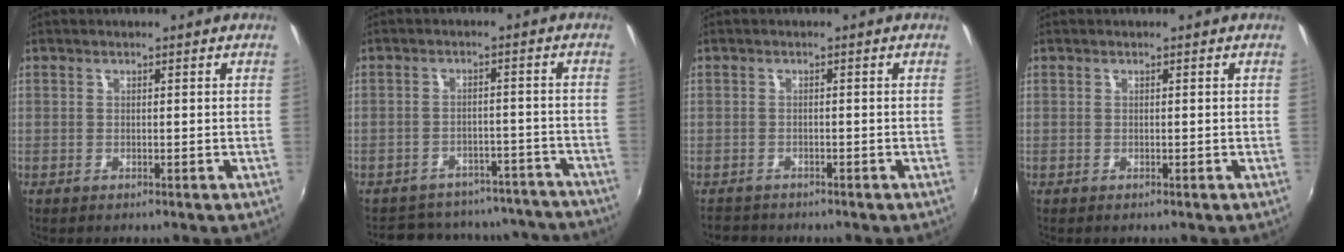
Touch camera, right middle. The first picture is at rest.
{"total": 19.3, "force": [-17.2, 7.3, 4.9], "torque": [-0.104, 0.037, -0.203]}
{"total": 2.7, "force": [-2.4, 1.2, 0.1], "torque": [-0.014, -0.004, -0.044]}
{"total": 0.0}